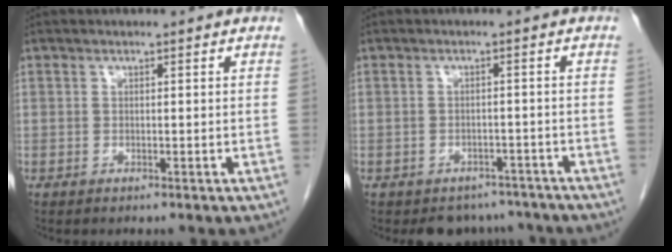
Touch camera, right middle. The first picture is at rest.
{"total": 5.3, "force": [-4.7, 2.5, -0.1], "torque": [0.012, 0.009, -0.058]}